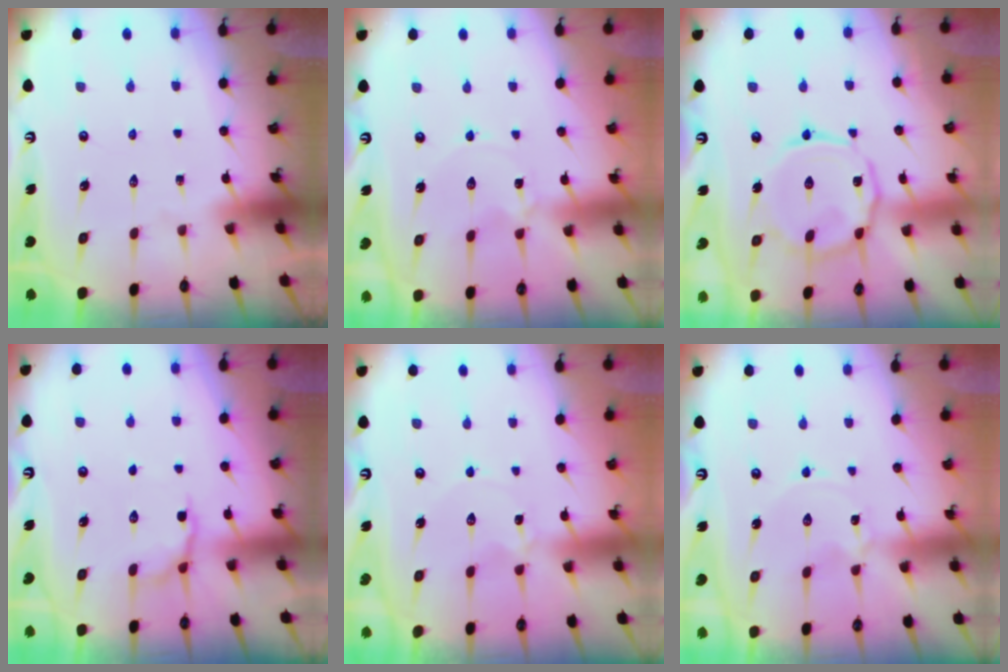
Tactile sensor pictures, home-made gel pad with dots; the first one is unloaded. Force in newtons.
{"total": 1.2, "press": 1.1, "slide": 0.3}
{"total": 11.7, "press": 11.7, "slide": 0.9}
{"total": 6.4, "press": 6.2, "slide": 1.5}
{"total": 1.6, "press": 1.6, "slide": 0.2}
{"total": 0.0}